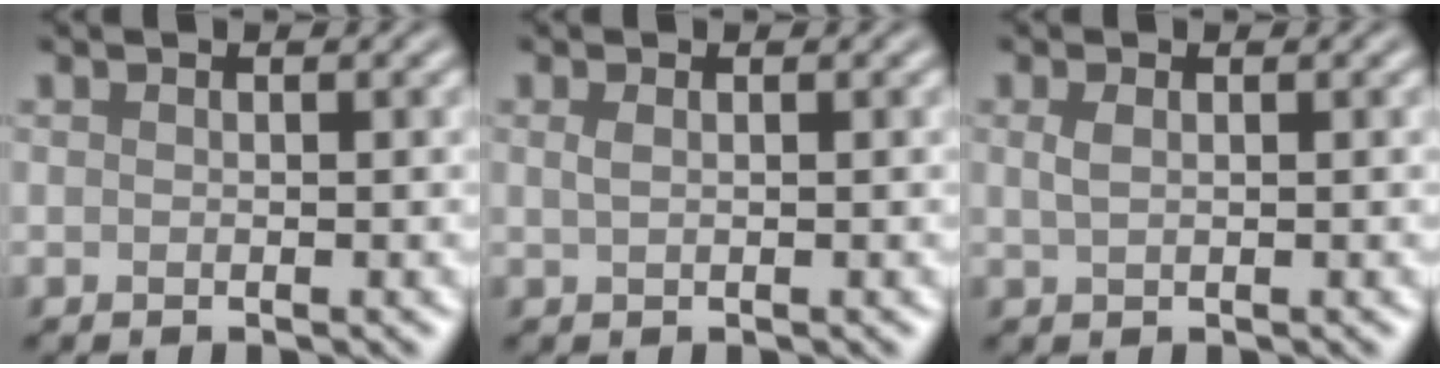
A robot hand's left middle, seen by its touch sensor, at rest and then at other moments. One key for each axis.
{"total": 0.7, "fx": 0.3, "fy": 0.3, "fz": 0.6, "tx": -0.013, "ty": 0.002, "tz": 0.007}
{"total": 1.0, "fx": 0.4, "fy": 0.5, "fz": 0.8, "tx": -0.021, "ty": 0.000, "tz": 0.010}